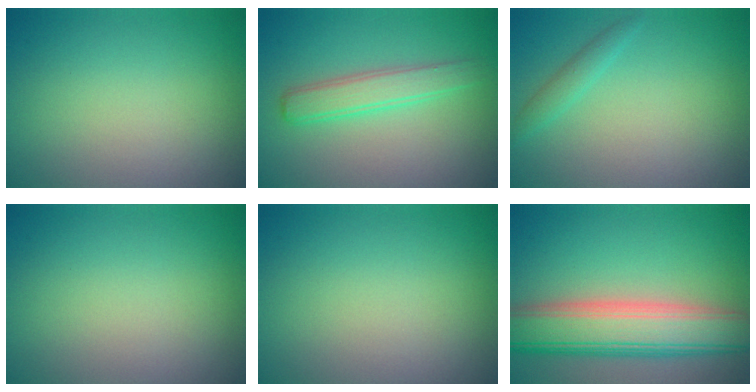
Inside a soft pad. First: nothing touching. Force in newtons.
{"total": 2.9, "press": 2.9, "slide": 0.1}
{"total": 1.3, "press": 1.3, "slide": 0.1}
{"total": 0.0}
{"total": 0.0}
{"total": 8.0, "press": 7.9, "slide": 0.5}